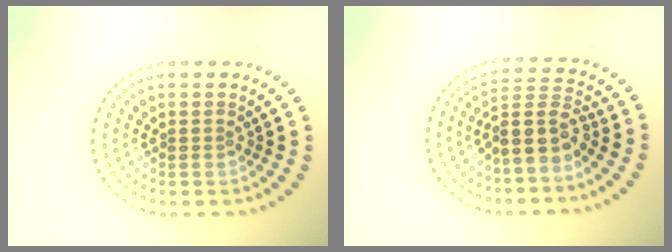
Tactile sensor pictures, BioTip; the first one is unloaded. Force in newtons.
{"total": 3.7, "press": 3.0, "slide": 2.2}